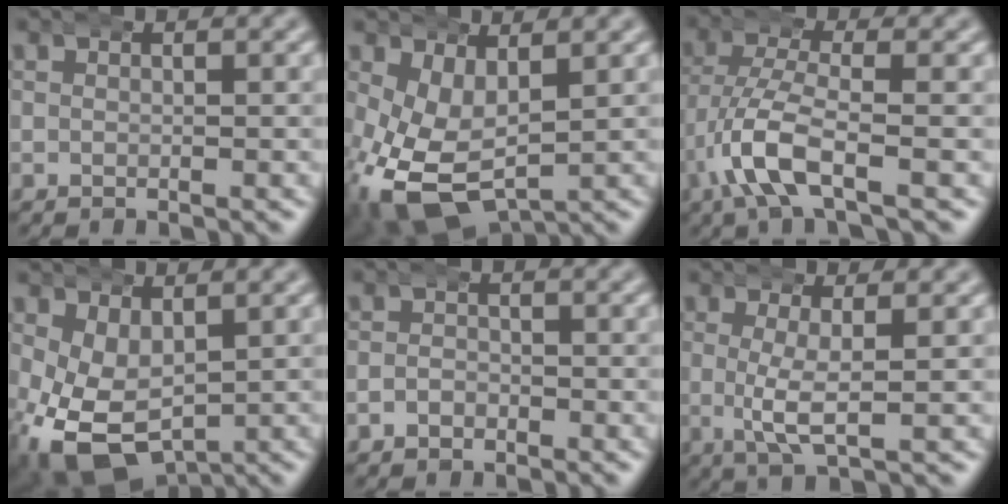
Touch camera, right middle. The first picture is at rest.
{"total": 10.1, "force": [-3.4, 7.2, 6.2], "torque": [-0.159, -0.073, -0.027]}
{"total": 5.1, "force": [-1.4, 2.0, 4.5], "torque": [-0.121, -0.023, -0.011]}
{"total": 10.0, "force": [-3.5, 7.2, 6.0], "torque": [-0.148, -0.078, -0.024]}
{"total": 1.4, "force": [-1.1, 0.9, 0.1], "torque": [-0.004, -0.013, -0.015]}
{"total": 3.4, "force": [0.1, 0.6, 3.4], "torque": [-0.076, -0.018, 0.013]}